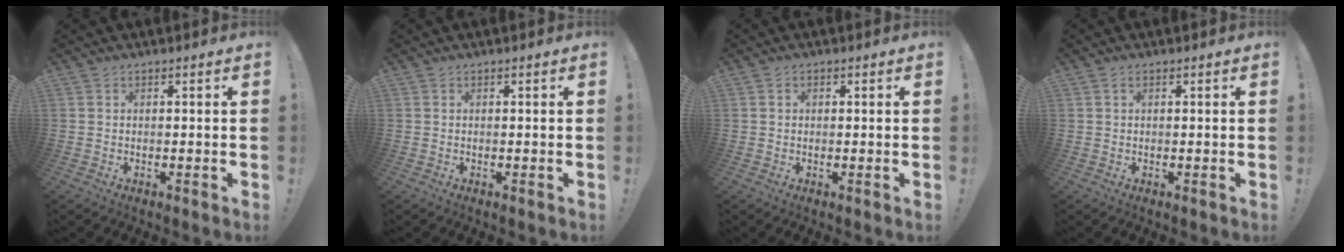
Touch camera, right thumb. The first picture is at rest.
{"total": 0.0}
{"total": 0.7, "force": [0.1, 0.7, 0.3], "torque": [-0.006, 0.003, 0.001]}
{"total": 0.7, "force": [0.3, 0.4, 0.6], "torque": [-0.007, 0.000, 0.004]}